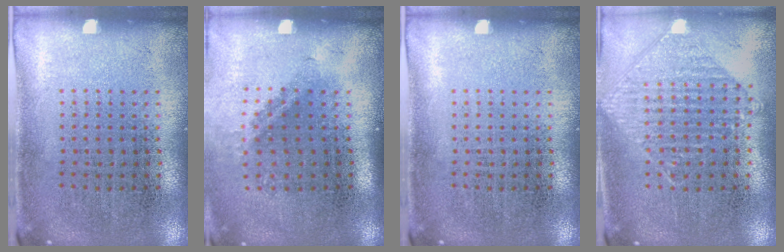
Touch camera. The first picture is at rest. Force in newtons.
{"total": 1.4, "press": 1.0, "slide": 1.1}
{"total": 0.0}
{"total": 0.9, "press": 0.9, "slide": 0.1}